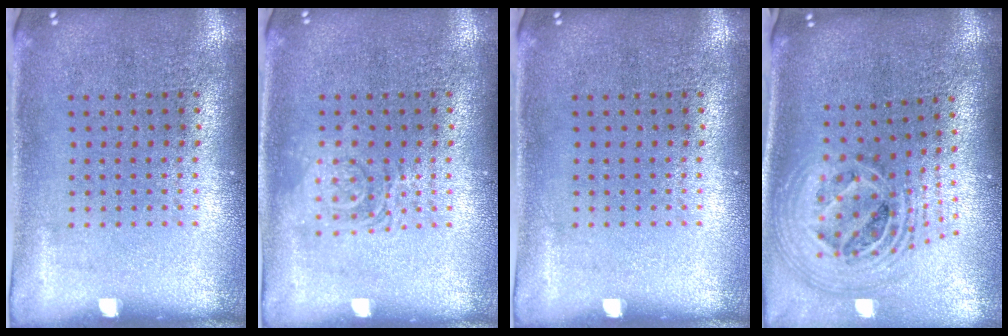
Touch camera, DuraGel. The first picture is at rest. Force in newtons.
{"total": 2.2, "press": 2.1, "slide": 0.4}
{"total": 0.0}
{"total": 2.5, "press": 1.8, "slide": 1.8}